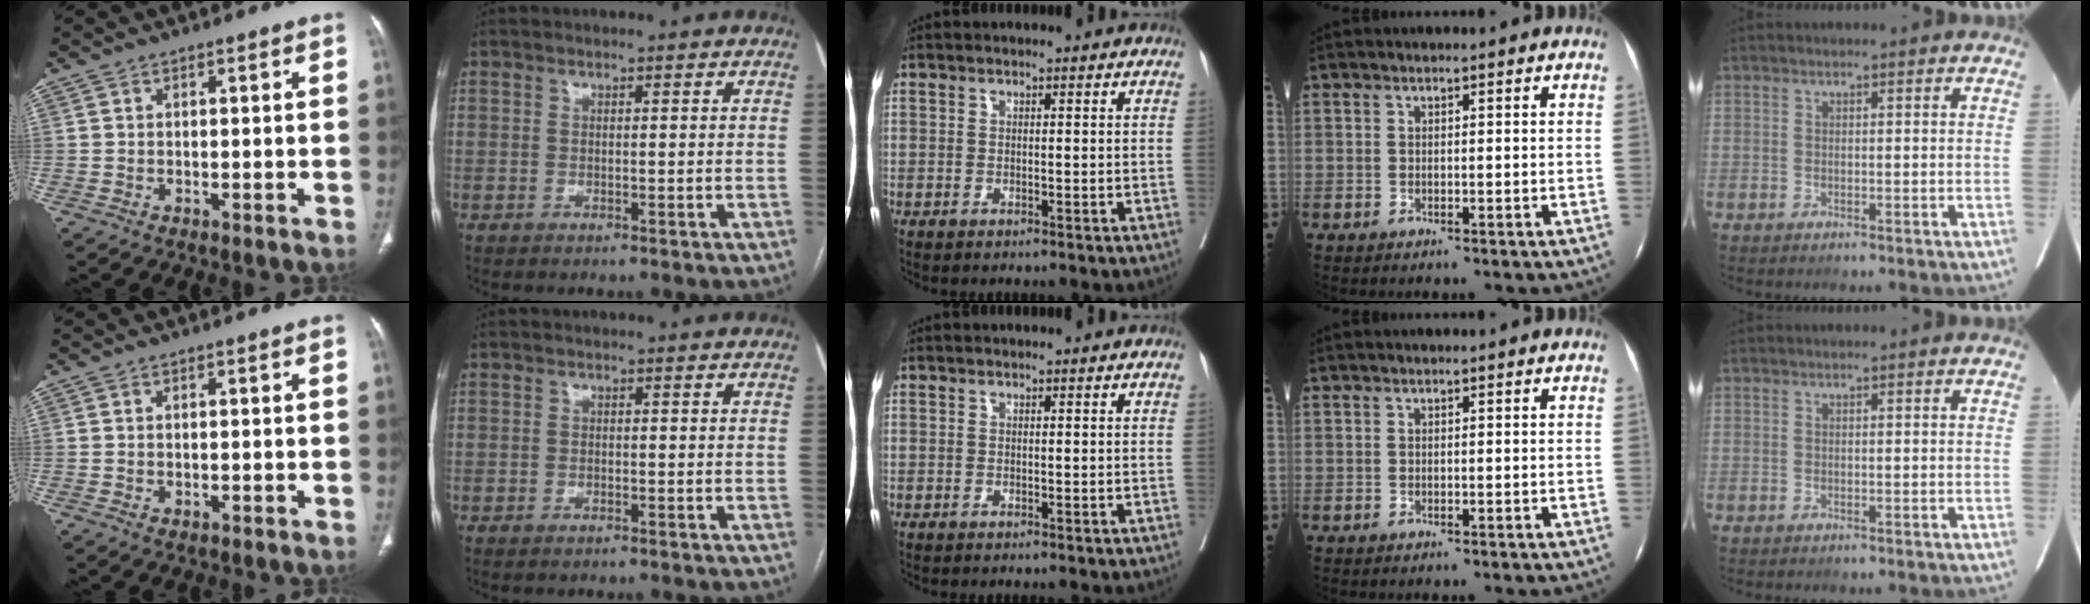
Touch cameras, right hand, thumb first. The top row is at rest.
{"thumb": {"total": 0.7, "force": [-0.2, 0.4, 0.6], "torque": [-0.017, -0.001, 0.000]}, "index": {"total": 0.9, "force": [-0.8, 0.2, 0.4], "torque": [-0.008, -0.001, -0.010]}}